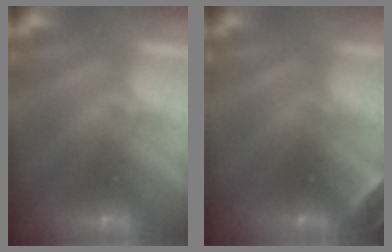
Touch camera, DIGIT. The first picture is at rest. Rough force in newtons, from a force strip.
{"total": 2.0}